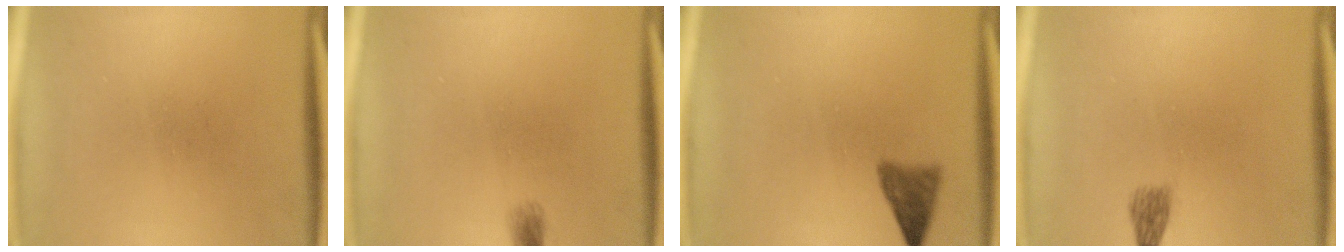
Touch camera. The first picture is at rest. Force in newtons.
{"total": 1.4}
{"total": 2.9}
{"total": 1.9}